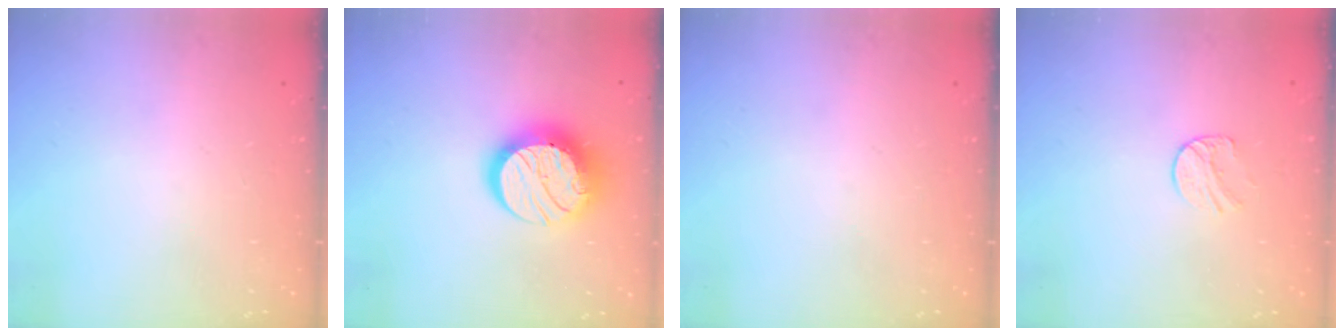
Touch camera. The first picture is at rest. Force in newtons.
{"total": 15.8, "press": 15.7, "slide": 1.2}
{"total": 0.0}
{"total": 6.9, "press": 6.8, "slide": 0.6}